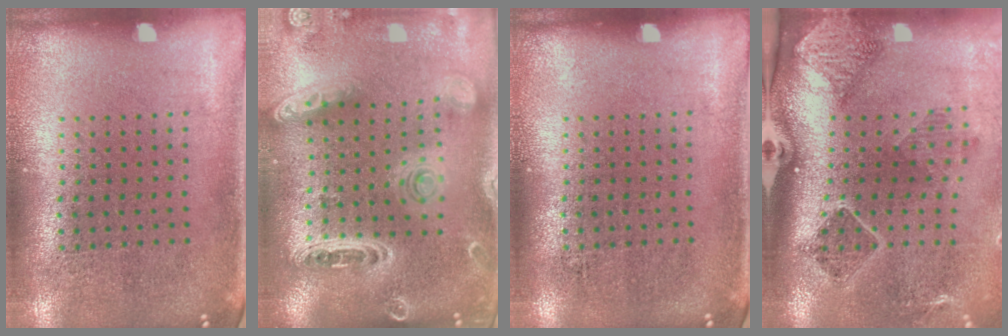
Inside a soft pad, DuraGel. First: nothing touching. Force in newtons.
{"total": 2.2, "press": 2.1, "slide": 0.7}
{"total": 0.0}
{"total": 1.9, "press": 1.6, "slide": 1.0}